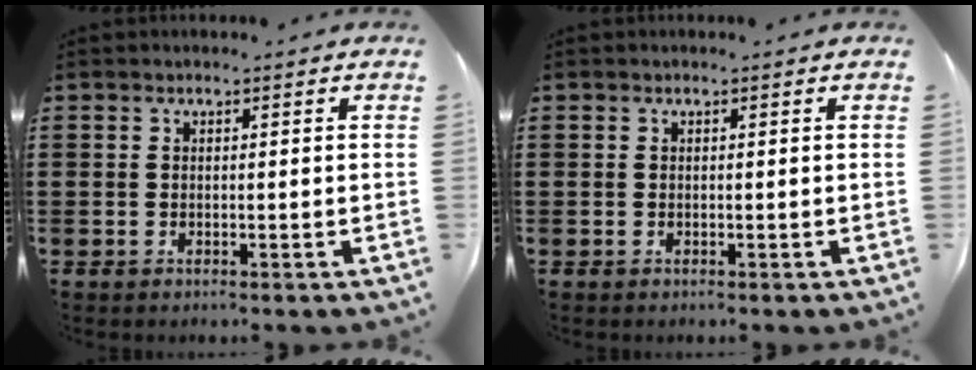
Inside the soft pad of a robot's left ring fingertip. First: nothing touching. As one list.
[{"total": 0.0}]